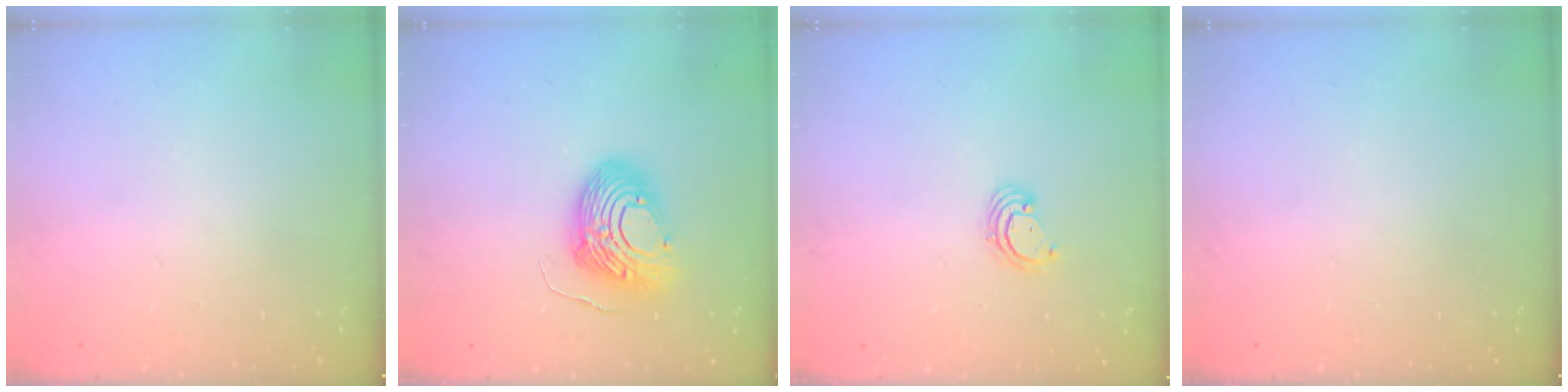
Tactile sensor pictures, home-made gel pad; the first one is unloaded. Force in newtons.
{"total": 12.6, "press": 12.6, "slide": 1.4}
{"total": 3.3, "press": 3.3, "slide": 0.2}
{"total": 0.0}